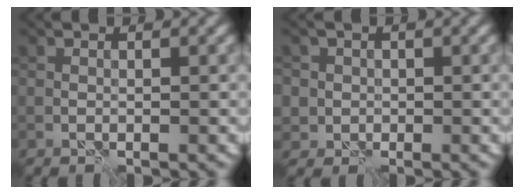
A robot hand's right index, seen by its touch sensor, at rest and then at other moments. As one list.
[{"total": 2.6, "force": [0.2, 2.5, 0.6], "torque": [0.004, 0.011, -0.005]}]